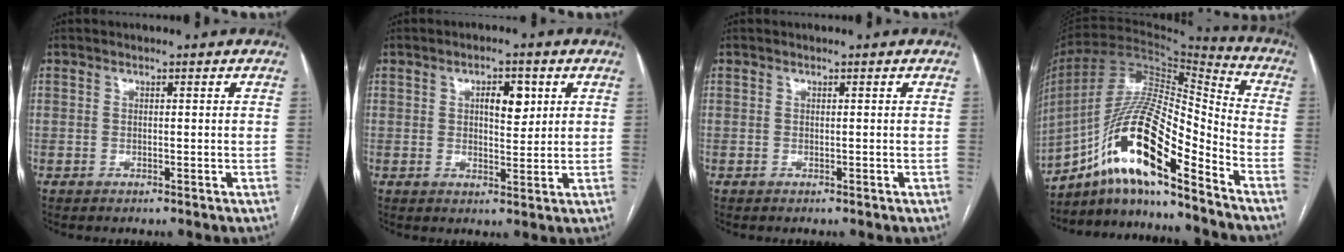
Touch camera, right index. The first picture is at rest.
{"total": 4.6, "force": [1.6, 2.0, 3.8], "torque": [-0.057, 0.005, 0.025]}
{"total": 0.0}
{"total": 18.5, "force": [-10.9, 3.0, 14.6], "torque": [-0.288, 0.007, -0.193]}